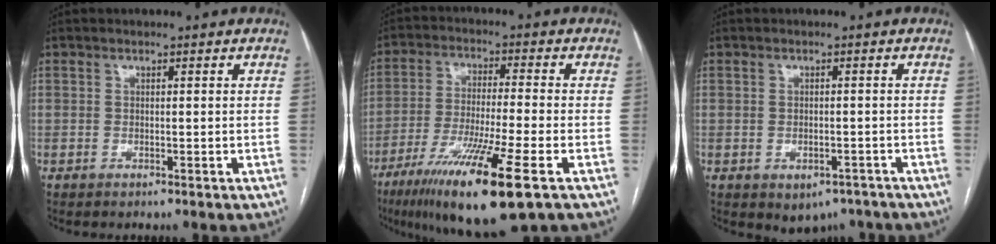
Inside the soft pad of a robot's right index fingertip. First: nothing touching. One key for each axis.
{"total": 16.1, "fx": -8.9, "fy": 0.3, "fz": 13.4, "tx": -0.244, "ty": -0.044, "tz": -0.153}
{"total": 4.7, "fx": -3.2, "fy": 3.0, "fz": 1.7, "tx": -0.013, "ty": 0.006, "tz": -0.036}